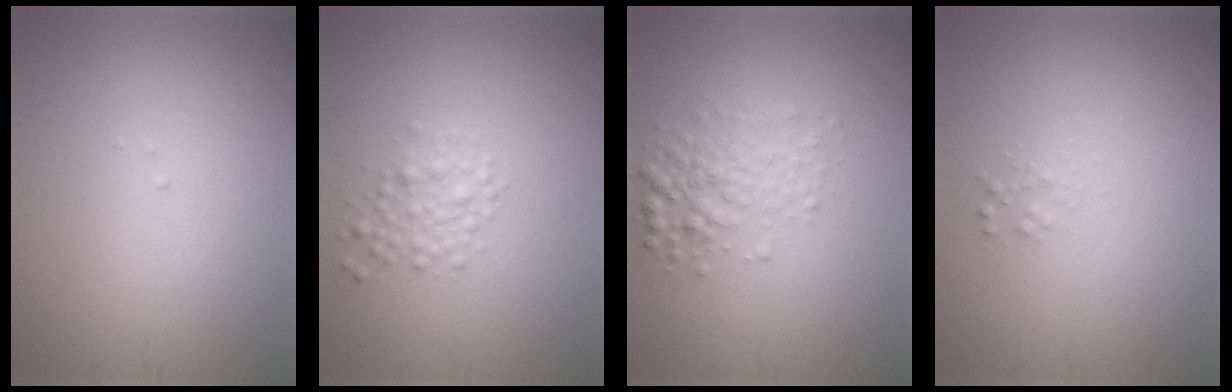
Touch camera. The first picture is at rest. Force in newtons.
{"total": 2.1, "press": 2.1, "slide": 0.1}
{"total": 3.0, "press": 3.0, "slide": 0.1}
{"total": 0.7, "press": 0.7, "slide": 0.0}